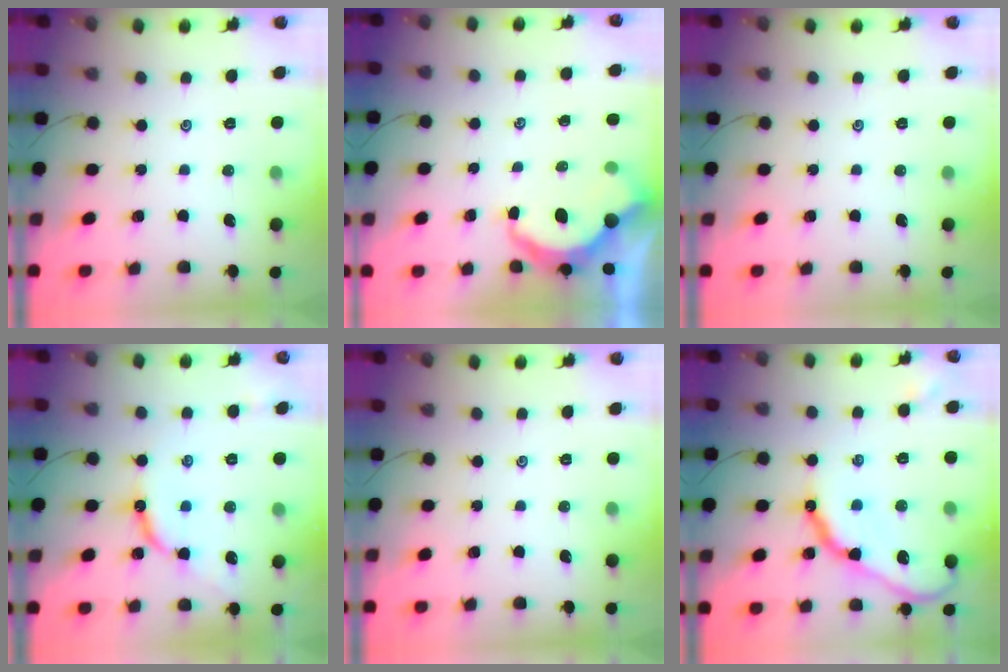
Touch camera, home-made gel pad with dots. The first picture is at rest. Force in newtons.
{"total": 5.5, "press": 5.5, "slide": 0.4}
{"total": 0.0}
{"total": 8.9, "press": 8.9, "slide": 0.3}
{"total": 0.0}
{"total": 16.5, "press": 16.4, "slide": 1.3}